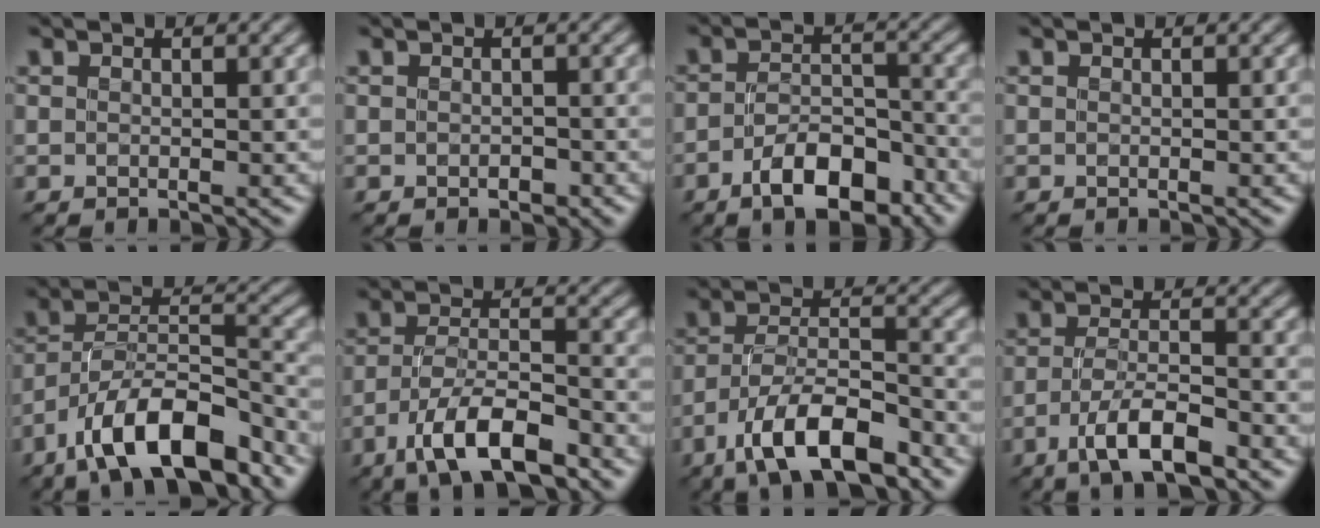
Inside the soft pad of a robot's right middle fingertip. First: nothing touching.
{"total": 0.7, "force": [-0.3, 0.5, 0.4], "torque": [-0.007, 0.000, -0.006]}
{"total": 6.2, "force": [-3.8, 2.6, 4.2], "torque": [-0.068, 0.003, -0.065]}
{"total": 0.0}
{"total": 10.2, "force": [-7.0, 3.5, 6.6], "torque": [-0.101, 0.017, -0.132]}
{"total": 7.9, "force": [-5.1, 2.5, 5.5], "torque": [-0.095, 0.004, -0.094]}
{"total": 9.3, "force": [-6.0, 3.1, 6.4], "torque": [-0.106, 0.007, -0.113]}
{"total": 5.5, "force": [-3.4, 1.4, 4.1], "torque": [-0.078, 0.003, -0.064]}